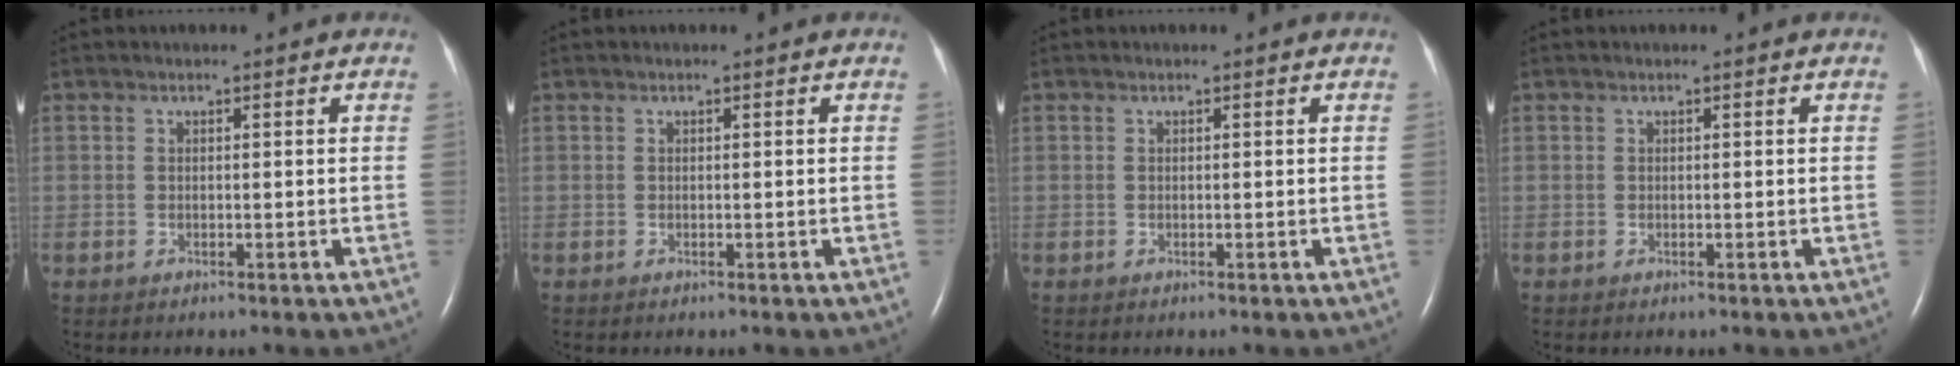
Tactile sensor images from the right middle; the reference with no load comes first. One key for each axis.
{"total": 0.0}
{"total": 0.0}
{"total": 0.0}